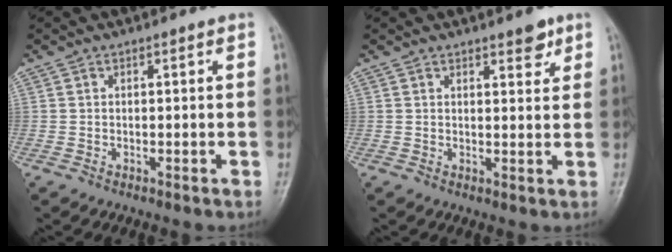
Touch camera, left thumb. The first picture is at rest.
{"total": 3.2, "force": [2.3, 1.3, 1.9], "torque": [-0.012, -0.013, 0.030]}